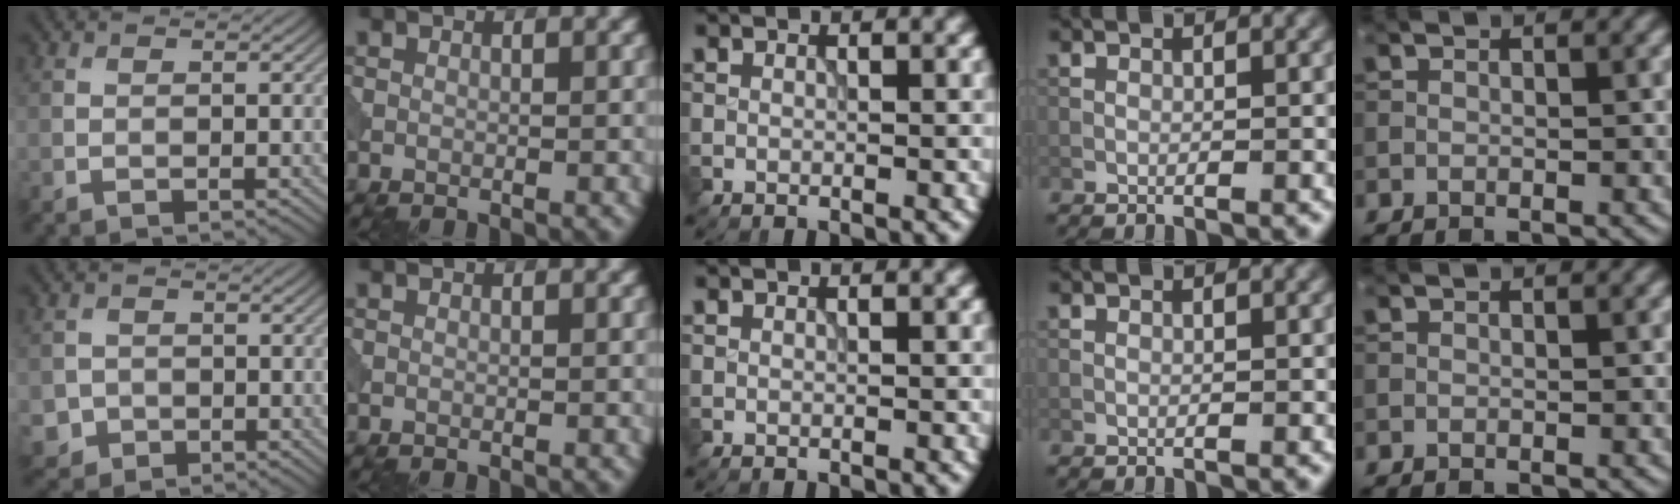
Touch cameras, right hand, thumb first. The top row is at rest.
{"thumb": {"total": 2.7, "force": [-1.0, 2.5, 0.4], "torque": [-0.008, -0.006, -0.021]}}